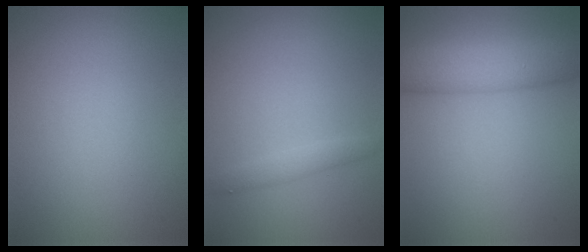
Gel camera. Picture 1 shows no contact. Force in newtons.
{"total": 1.4, "press": 1.4, "slide": 0.1}
{"total": 5.9, "press": 5.9, "slide": 0.2}